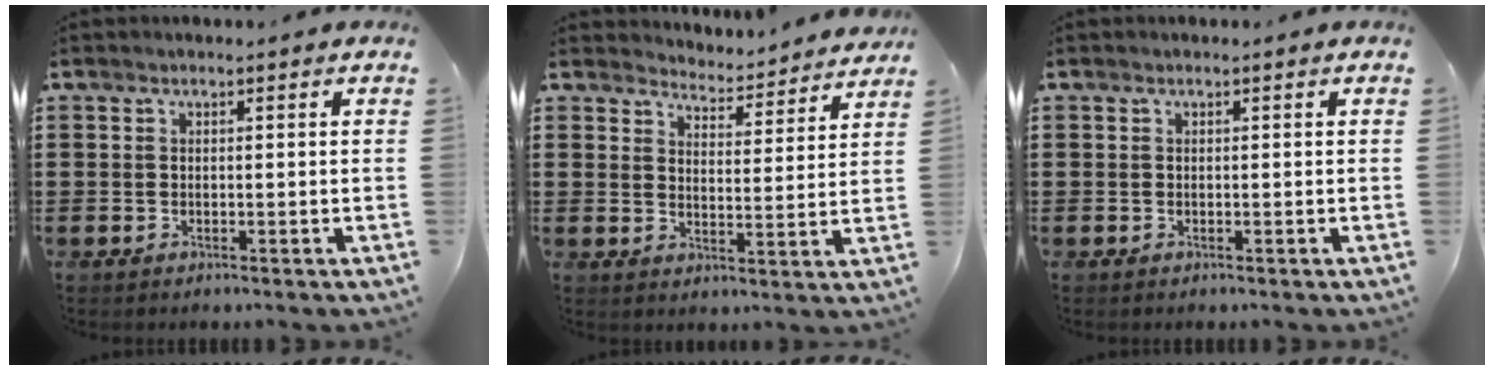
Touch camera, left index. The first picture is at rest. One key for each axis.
{"total": 3.9, "fx": 3.9, "fy": 0.1, "fz": -0.3, "tx": -0.010, "ty": -0.038, "tz": 0.062}
{"total": 0.0}